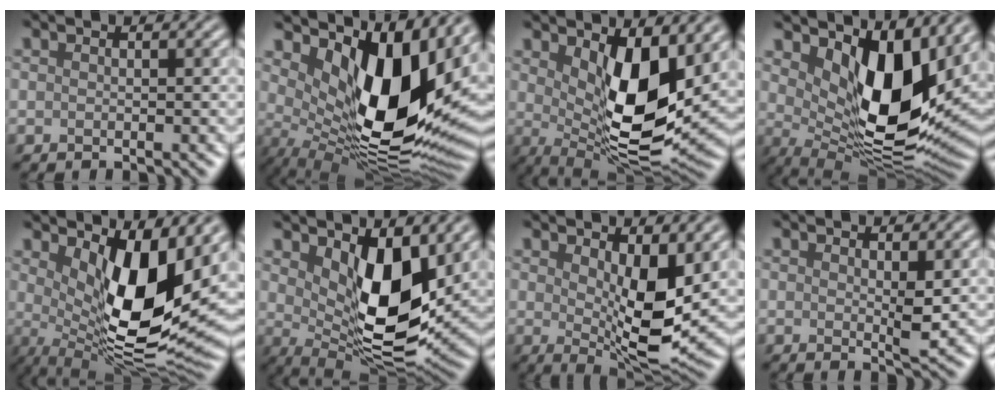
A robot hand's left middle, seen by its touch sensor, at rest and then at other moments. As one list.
[{"total": 13.8, "force": [3.5, 6.8, 11.4], "torque": [-0.186, -0.030, 0.077]}, {"total": 9.9, "force": [2.2, 4.1, 8.8], "torque": [-0.148, -0.022, 0.042]}, {"total": 11.2, "force": [3.6, 5.3, 9.2], "torque": [-0.148, -0.026, 0.073]}, {"total": 11.5, "force": [2.4, 4.5, 10.3], "torque": [-0.165, -0.023, 0.046]}, {"total": 9.5, "force": [2.8, 4.4, 7.9], "torque": [-0.133, -0.025, 0.053]}, {"total": 7.0, "force": [1.3, 2.8, 6.3], "torque": [-0.103, -0.019, 0.028]}, {"total": 1.7, "force": [0.5, 0.3, 1.6], "torque": [-0.026, -0.007, 0.008]}]